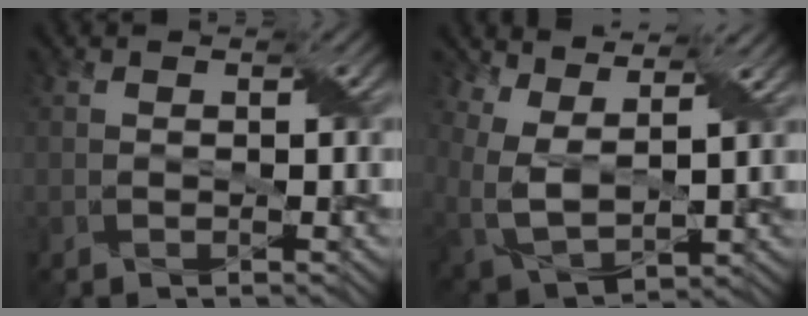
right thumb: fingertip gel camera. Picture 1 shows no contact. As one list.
[{"total": 9.6, "force": [5.8, 4.6, 6.1], "torque": [-0.165, 0.000, 0.114]}]